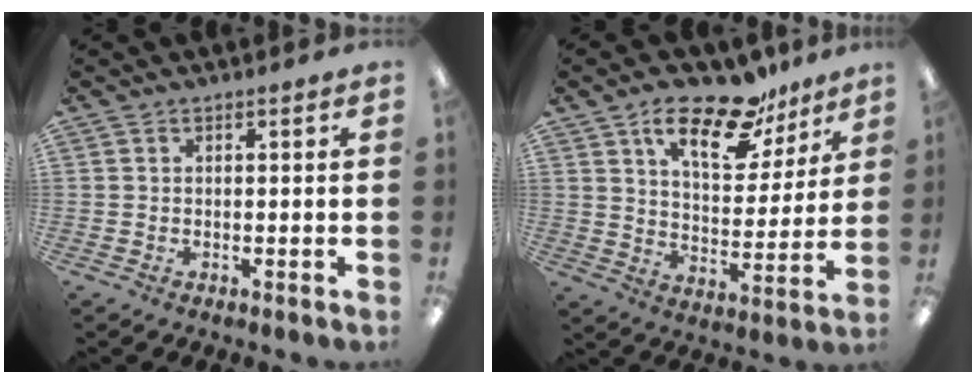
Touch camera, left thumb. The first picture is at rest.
{"total": 17.3, "force": [11.7, 7.5, 10.4], "torque": [-0.162, -0.058, 0.198]}